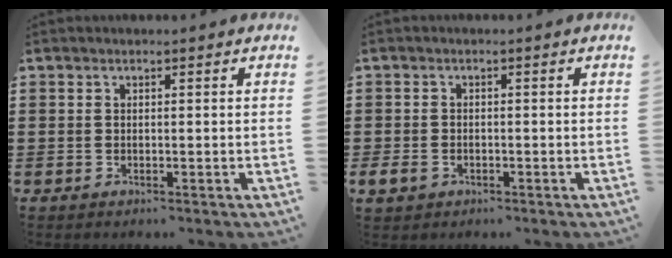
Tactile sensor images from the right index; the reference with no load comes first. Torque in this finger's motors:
{"motor_torque": [0.89, 0.86, 0.11, 0.00]}